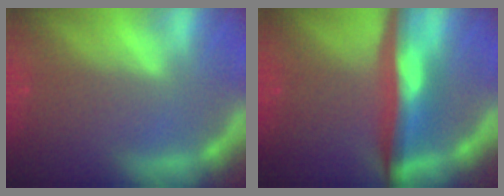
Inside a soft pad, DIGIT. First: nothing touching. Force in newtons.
{"total": 7.6}